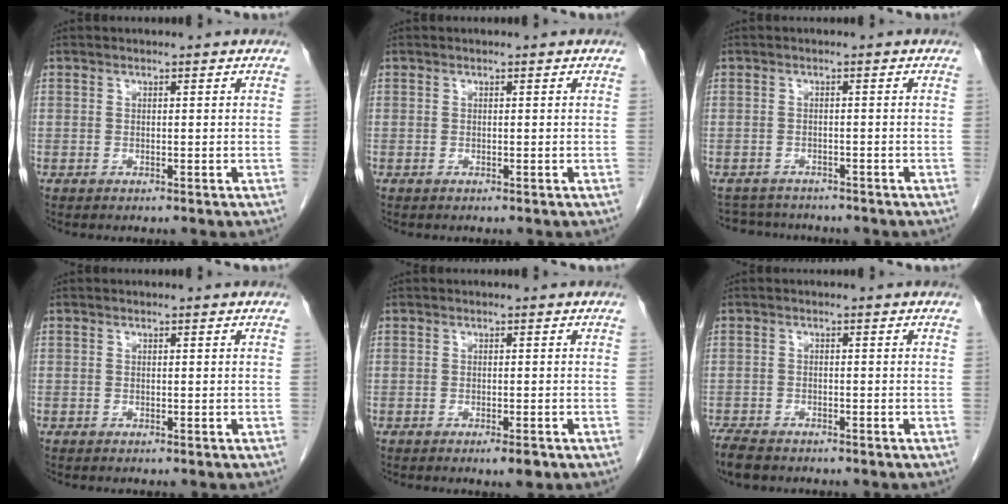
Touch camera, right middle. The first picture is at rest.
{"total": 0.0}
{"total": 5.3, "force": [-5.0, 1.7, 0.4], "torque": [0.000, 0.005, -0.074]}
{"total": 0.0}
{"total": 2.0, "force": [-1.2, 0.3, 1.6], "torque": [-0.021, -0.002, -0.015]}
{"total": 4.6, "force": [-3.8, 1.6, 1.9], "torque": [-0.034, -0.008, -0.064]}